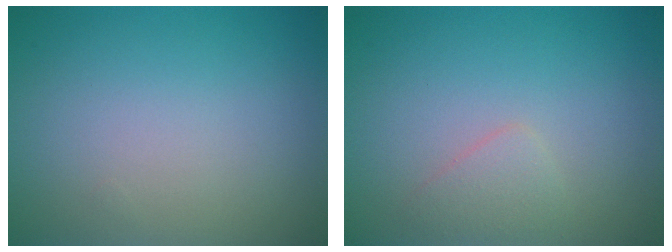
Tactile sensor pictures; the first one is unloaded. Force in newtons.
{"total": 1.4, "press": 1.4, "slide": 0.0}